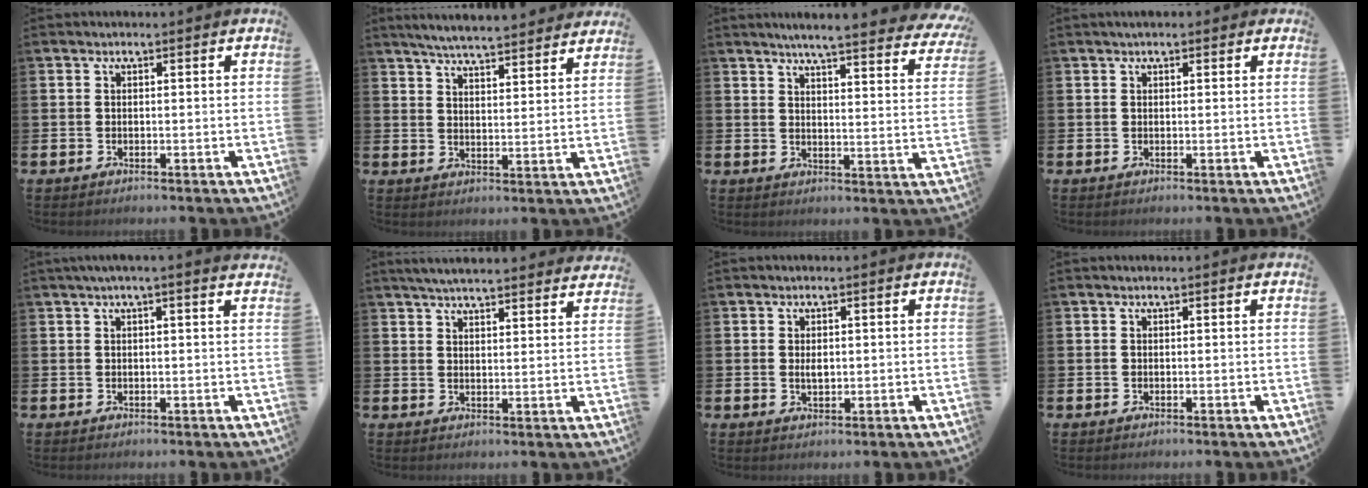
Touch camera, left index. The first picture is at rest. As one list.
[{"total": 5.9, "force": [5.7, 0.0, 1.1], "torque": [-0.032, -0.037, 0.100]}, {"total": 5.5, "force": [5.1, -0.2, 1.9], "torque": [-0.040, -0.040, 0.084]}, {"total": 1.3, "force": [1.0, 0.7, 0.5], "torque": [0.003, 0.003, 0.014]}, {"total": 1.6, "force": [1.2, -0.2, 1.0], "torque": [-0.013, -0.002, 0.020]}, {"total": 4.9, "force": [4.7, 0.4, 1.1], "torque": [-0.025, -0.023, 0.084]}, {"total": 1.4, "force": [0.3, 0.8, 1.1], "torque": [-0.010, 0.000, 0.001]}, {"total": 0.0}]